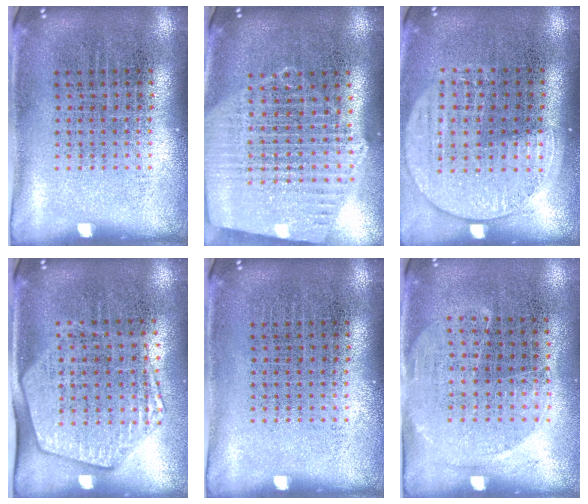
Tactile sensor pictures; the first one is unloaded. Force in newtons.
{"total": 1.9, "press": 1.8, "slide": 0.7}
{"total": 1.5, "press": 1.4, "slide": 0.6}
{"total": 1.9, "press": 1.7, "slide": 0.9}
{"total": 0.0}
{"total": 1.4, "press": 1.2, "slide": 0.8}